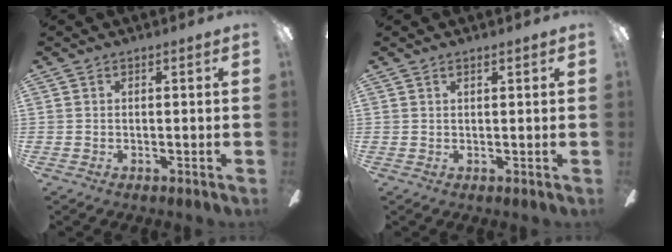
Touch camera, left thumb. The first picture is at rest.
{"total": 1.4, "force": [0.9, 0.3, 1.0], "torque": [-0.021, 0.001, 0.016]}